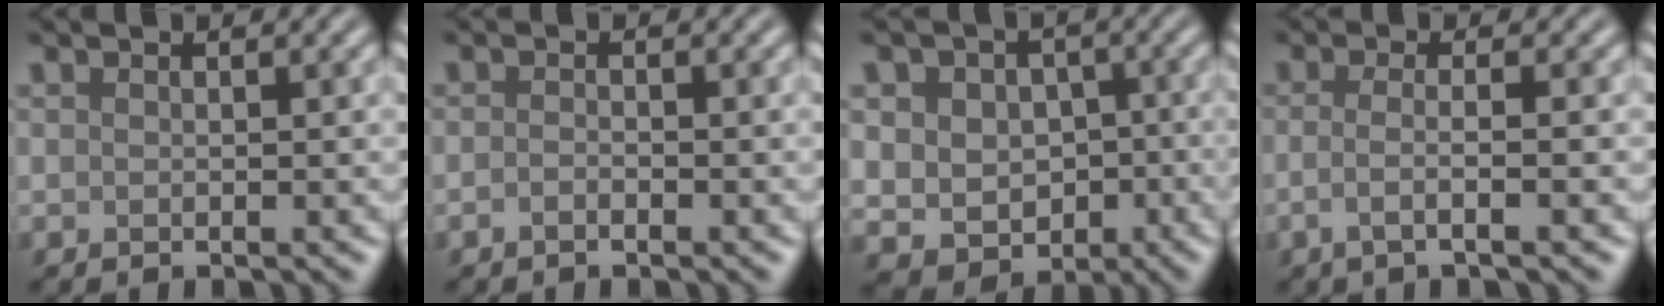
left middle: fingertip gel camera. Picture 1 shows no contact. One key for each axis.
{"total": 0.8, "fx": -0.5, "fy": 0.3, "fz": 0.5, "tx": -0.012, "ty": 0.000, "tz": -0.011}
{"total": 7.5, "fx": -0.2, "fy": 6.3, "fz": 4.2, "tx": -0.055, "ty": 0.016, "tz": -0.015}
{"total": 2.9, "fx": -0.8, "fy": 0.9, "fz": 2.6, "tx": -0.038, "ty": -0.006, "tz": -0.025}